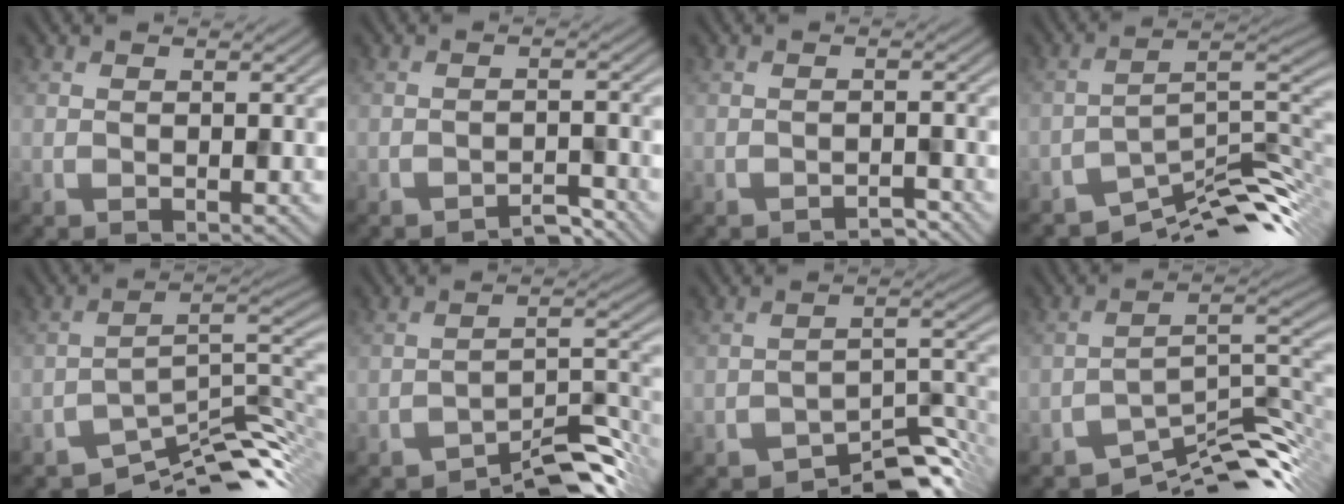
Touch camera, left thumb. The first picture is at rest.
{"total": 2.4, "force": [-2.3, 0.2, 0.3], "torque": [0.003, 0.008, -0.042]}
{"total": 1.6, "force": [-1.6, 0.2, 0.1], "torque": [0.007, 0.008, -0.033]}
{"total": 11.0, "force": [-8.5, 2.9, 6.3], "torque": [-0.087, 0.000, -0.151]}
{"total": 10.6, "force": [-8.4, 3.0, 5.7], "torque": [-0.078, -0.001, -0.144]}
{"total": 7.1, "force": [-6.1, 1.4, 3.4], "torque": [-0.045, 0.010, -0.103]}
{"total": 7.4, "force": [-6.3, 2.0, 3.3], "torque": [-0.032, 0.006, -0.107]}
{"total": 10.5, "force": [-8.5, 2.7, 5.6], "torque": [-0.077, -0.001, -0.148]}